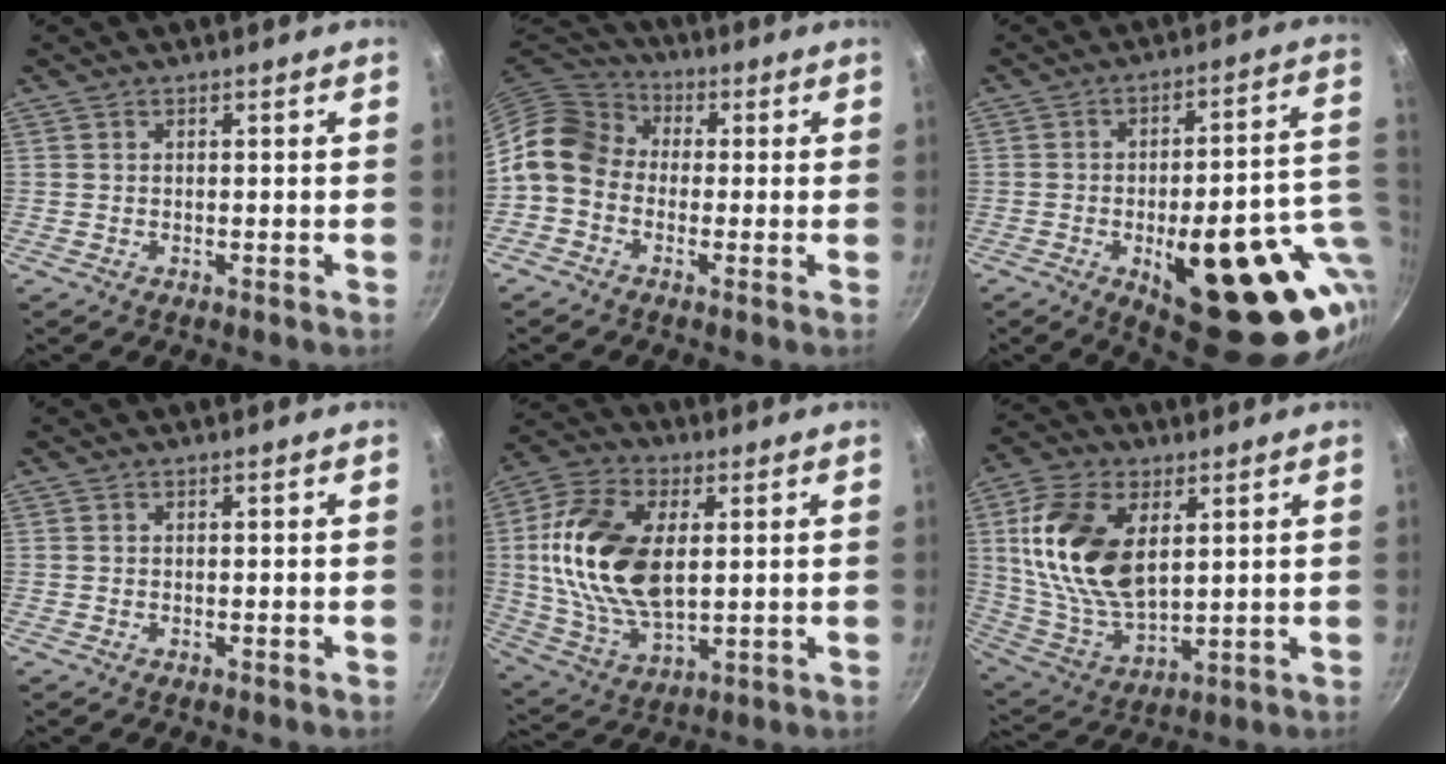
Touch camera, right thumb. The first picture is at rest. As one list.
[{"total": 10.6, "force": [-0.5, 8.6, 6.1], "torque": [-0.093, 0.037, -0.033]}, {"total": 26.1, "force": [-6.2, 10.0, 23.2], "torque": [-0.269, 0.007, -0.070]}, {"total": 0.0}, {"total": 19.7, "force": [2.7, 11.4, 15.8], "torque": [-0.293, -0.003, 0.052]}, {"total": 18.6, "force": [4.8, 10.8, 14.4], "torque": [-0.267, -0.017, 0.102]}]